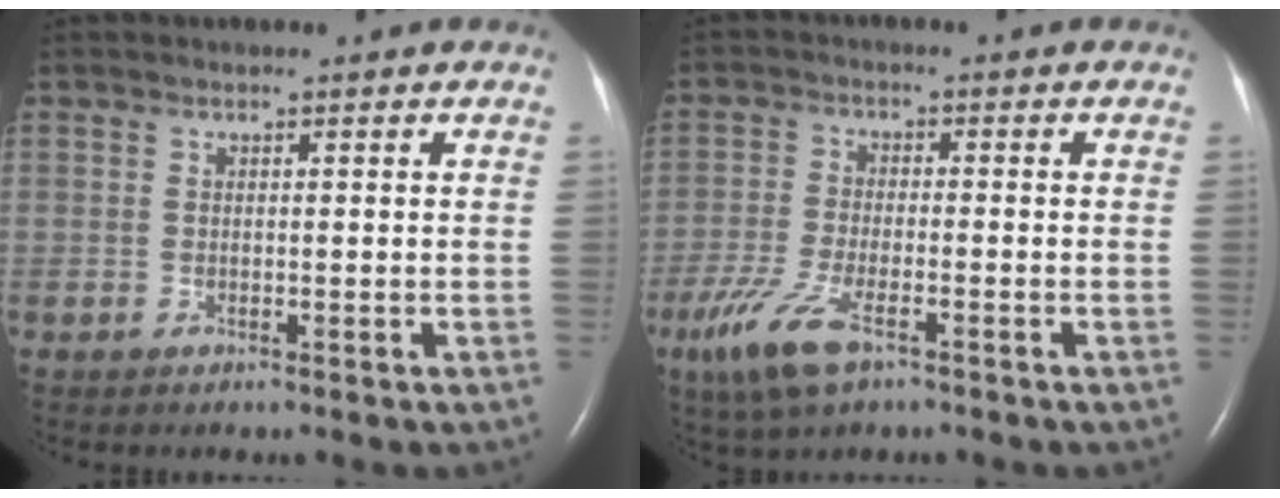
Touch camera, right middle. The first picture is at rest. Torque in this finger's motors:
{"motor_torque": [0.87, -0.70, 0.18, 0.08]}